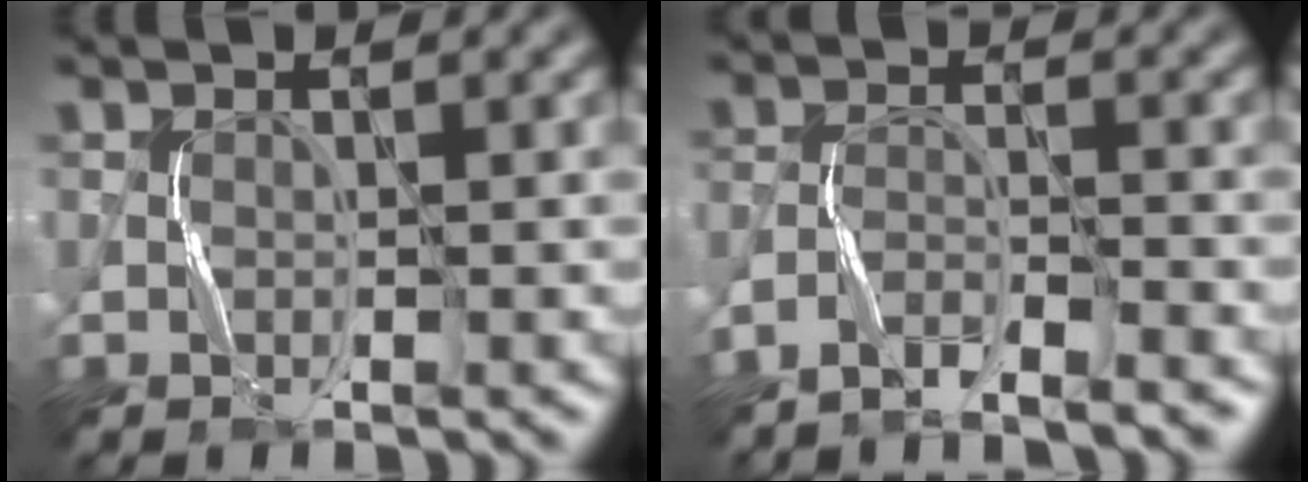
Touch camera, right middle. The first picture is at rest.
{"total": 3.1, "force": [-2.9, -0.1, 0.9], "torque": [-0.023, 0.003, -0.059]}